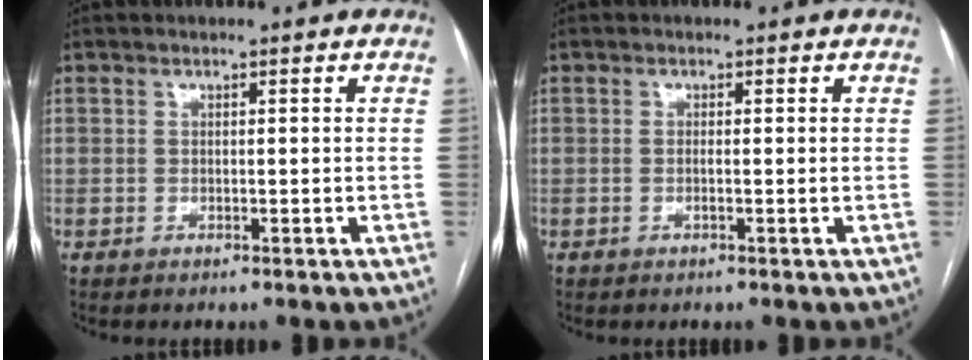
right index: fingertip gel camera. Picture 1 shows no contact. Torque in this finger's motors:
{"motor_torque": [-0.03, 0.28, -0.04, 0.00]}